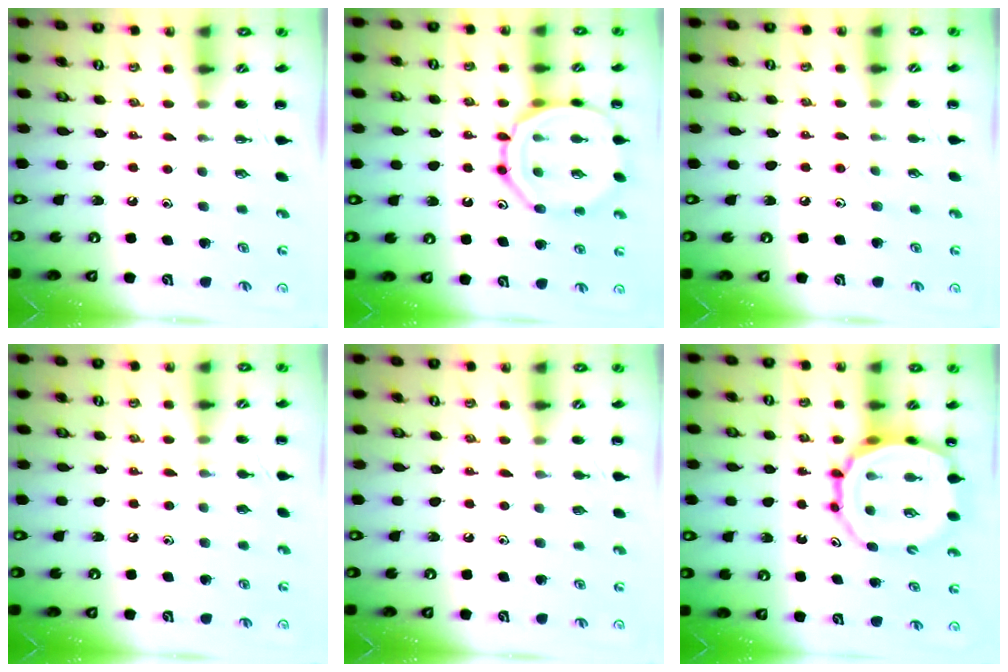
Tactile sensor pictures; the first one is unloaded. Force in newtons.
{"total": 15.8, "press": 15.7, "slide": 0.9}
{"total": 6.6, "press": 6.2, "slide": 2.3}
{"total": 7.1, "press": 6.8, "slide": 1.8}
{"total": 4.0, "press": 3.8, "slide": 1.2}
{"total": 16.3, "press": 15.8, "slide": 4.0}